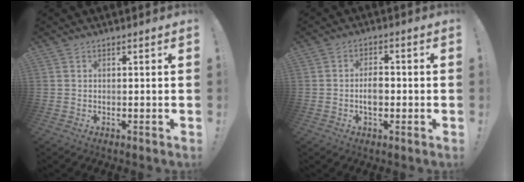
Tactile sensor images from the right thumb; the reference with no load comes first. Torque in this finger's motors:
{"motor_torque": [0.05, 0.08, 0.56, -0.20, 0.00]}